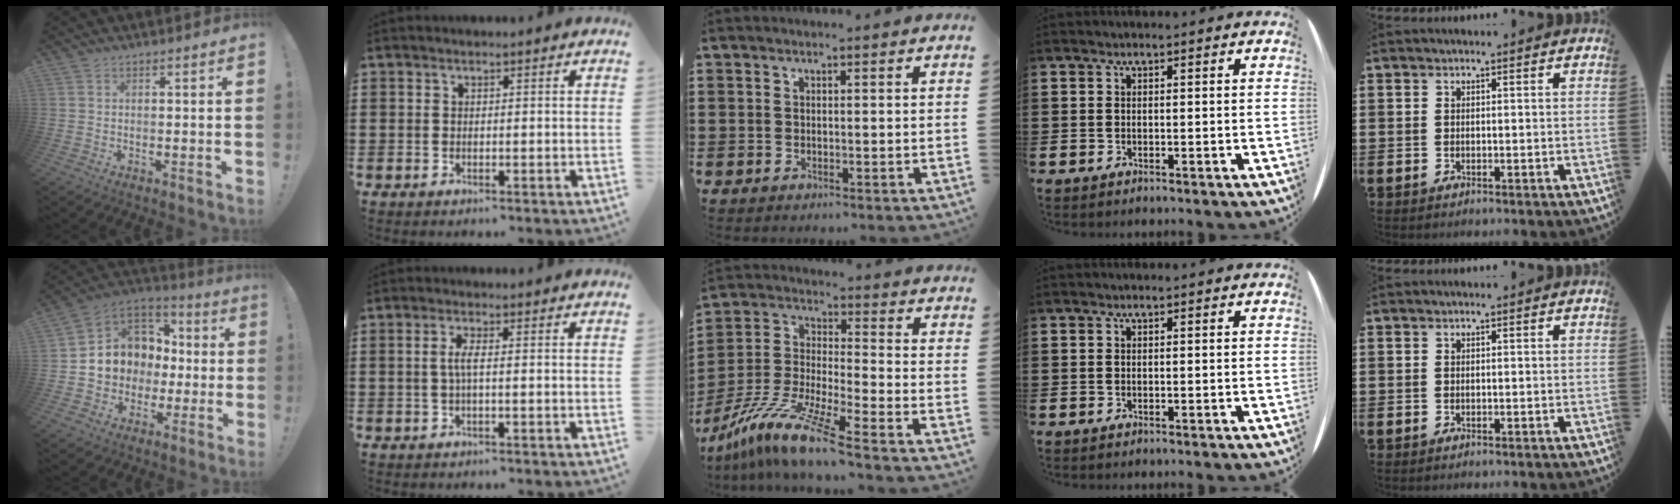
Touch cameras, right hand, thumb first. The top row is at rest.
{"thumb": {"total": 9.9, "force": [0.5, 9.5, 2.9], "torque": [-0.034, -0.009, 0.029]}, "index": {"total": 2.5, "force": [-0.2, 0.4, 2.4], "torque": [-0.053, -0.003, -0.009]}, "middle": {"total": 10.8, "force": [-9.0, -0.4, 6.0], "torque": [-0.143, -0.010, -0.189]}}